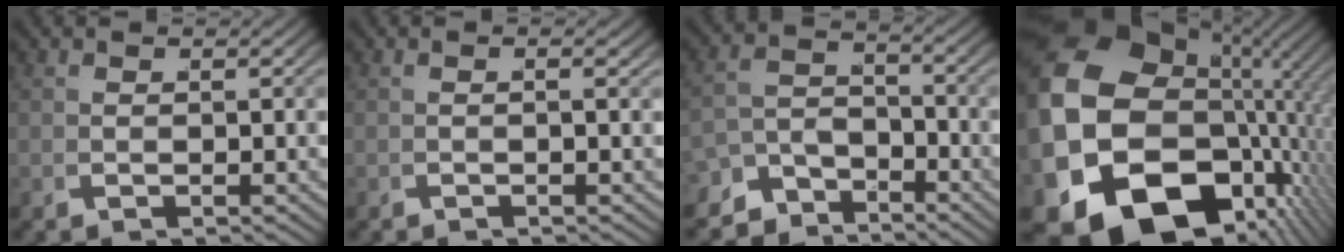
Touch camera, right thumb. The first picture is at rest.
{"total": 0.7, "force": [-0.2, -0.1, 0.7], "torque": [-0.013, 0.002, -0.003]}
{"total": 5.7, "force": [-3.7, 3.6, 2.5], "torque": [-0.025, -0.025, -0.059]}
{"total": 26.4, "force": [-3.0, 18.8, 18.2], "torque": [-0.366, -0.081, -0.026]}